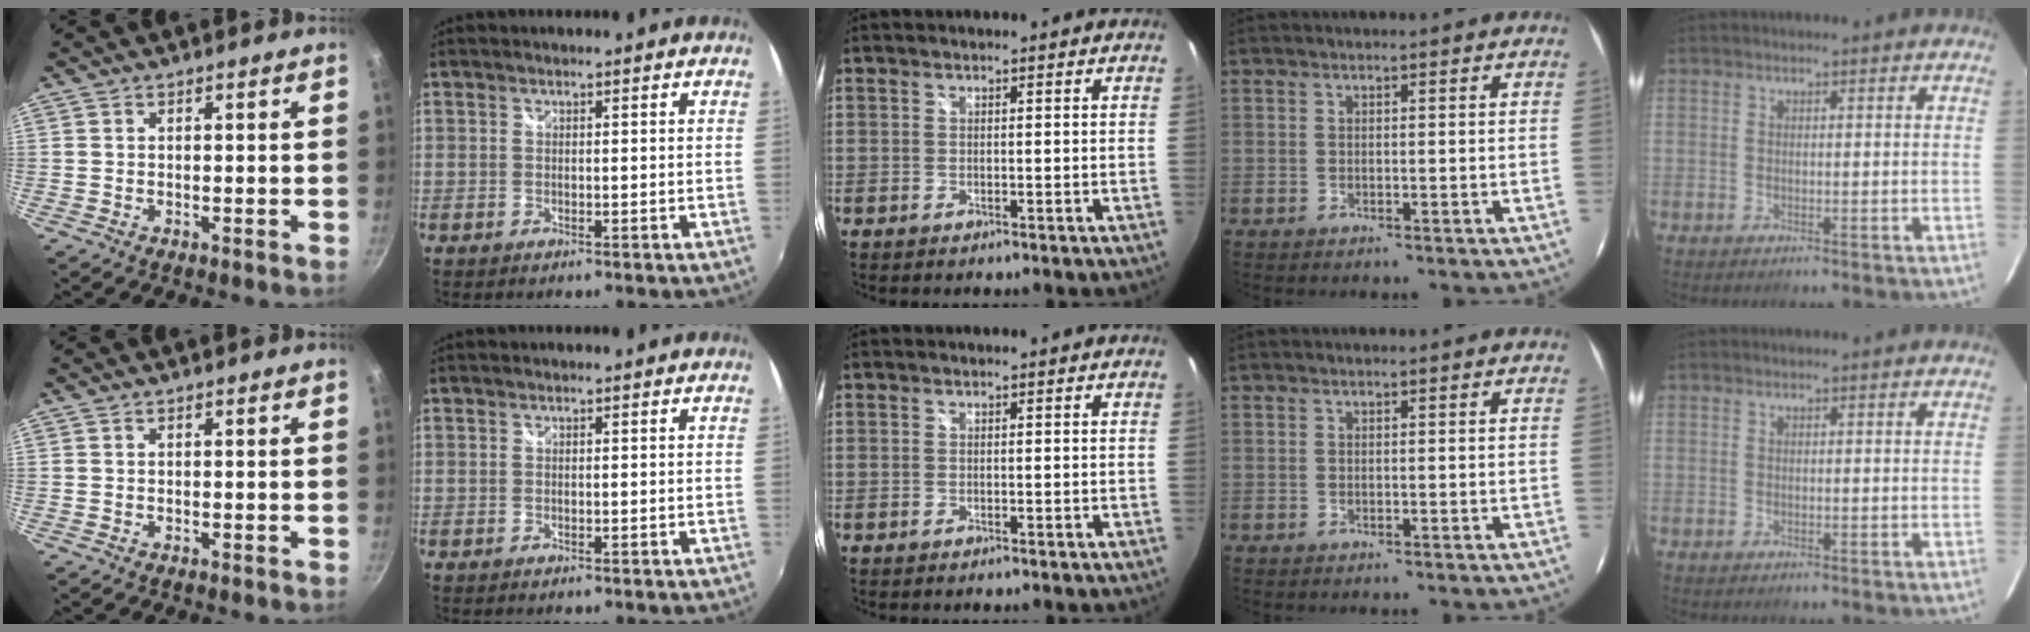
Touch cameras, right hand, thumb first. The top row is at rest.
{}